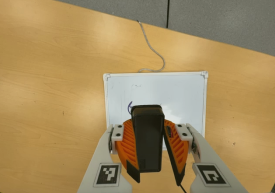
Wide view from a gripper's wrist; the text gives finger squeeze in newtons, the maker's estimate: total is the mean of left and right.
{"total": 10.3, "left": 9.8, "right": 10.8}